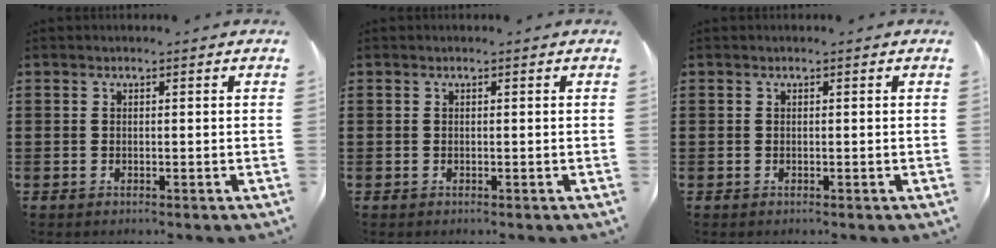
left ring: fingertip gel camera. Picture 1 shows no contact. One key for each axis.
{"total": 0.0}
{"total": 0.0}